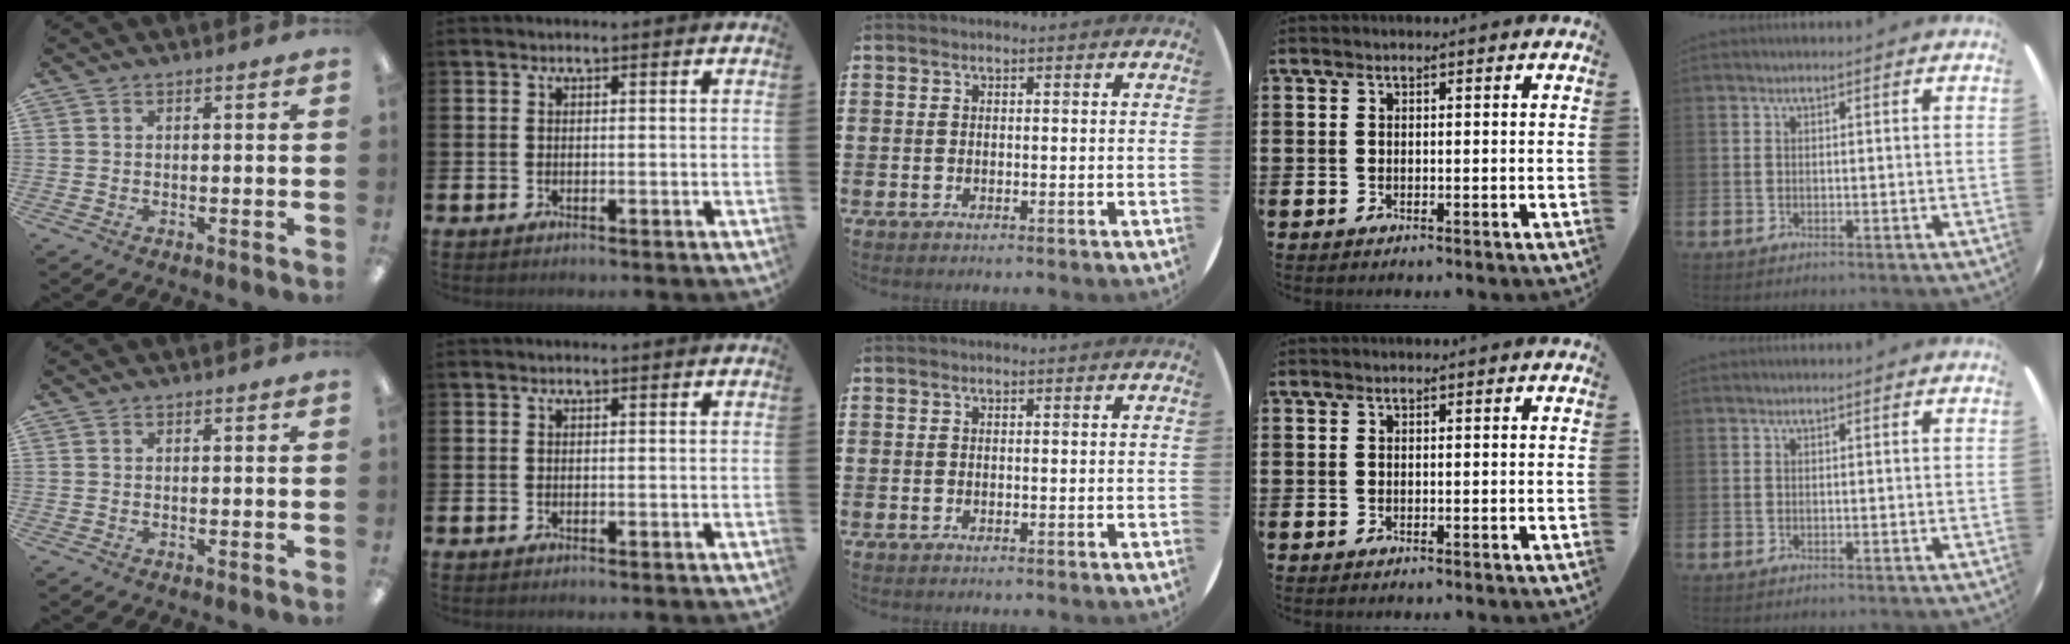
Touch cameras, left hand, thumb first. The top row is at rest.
{}